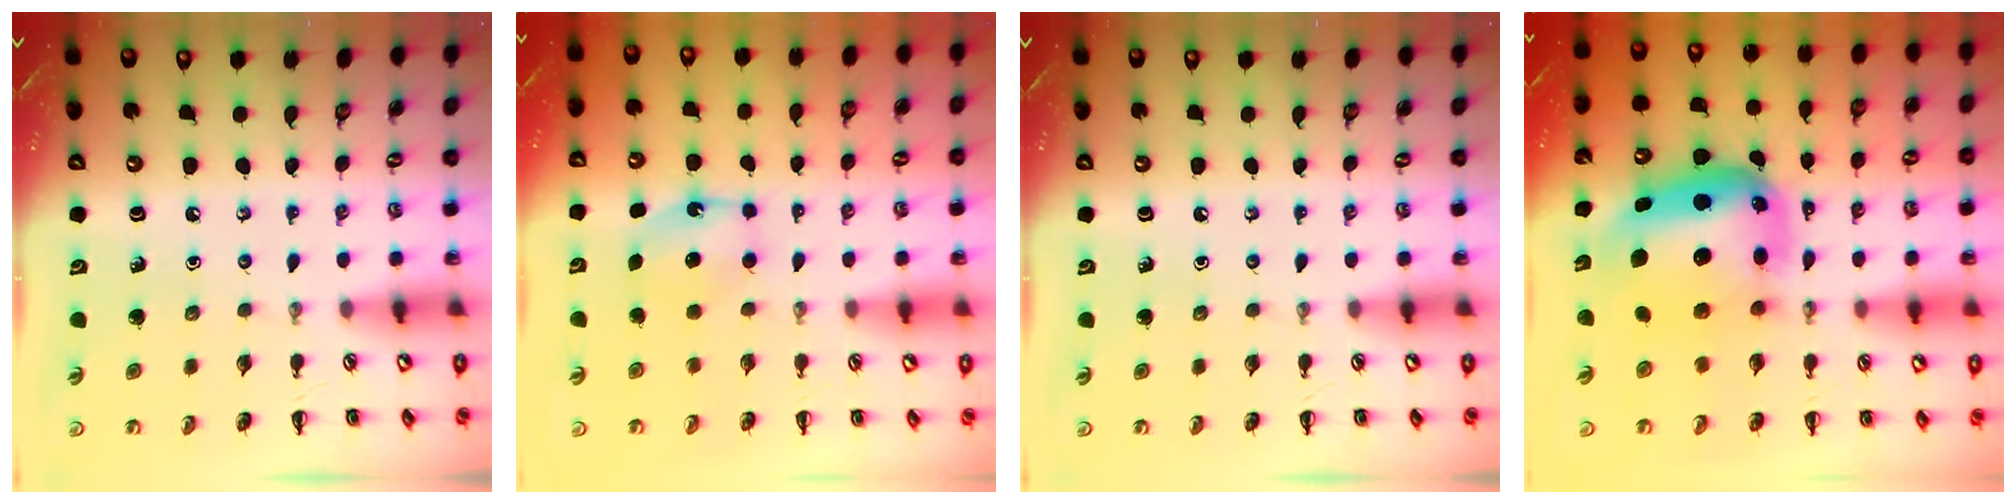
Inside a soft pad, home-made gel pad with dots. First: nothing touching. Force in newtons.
{"total": 5.5, "press": 5.4, "slide": 1.3}
{"total": 0.0}
{"total": 11.2, "press": 10.7, "slide": 3.2}